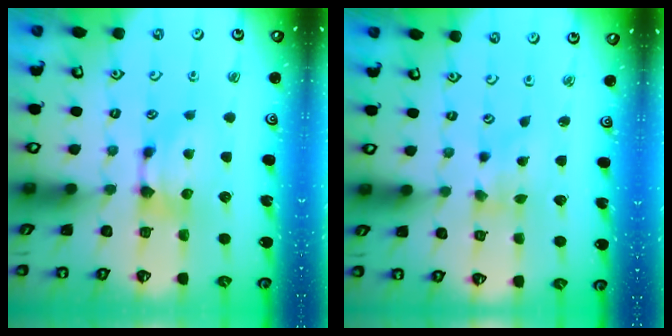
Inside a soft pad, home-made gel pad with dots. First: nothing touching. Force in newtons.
{"total": 2.3, "press": 2.1, "slide": 0.9}